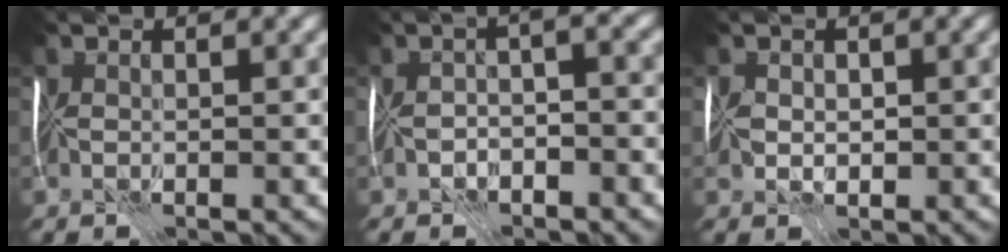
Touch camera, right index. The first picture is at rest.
{"total": 2.7, "force": [-1.8, 0.8, 1.9], "torque": [-0.028, 0.001, -0.038]}
{"total": 1.3, "force": [-0.1, 1.2, 0.6], "torque": [-0.016, -0.003, -0.006]}